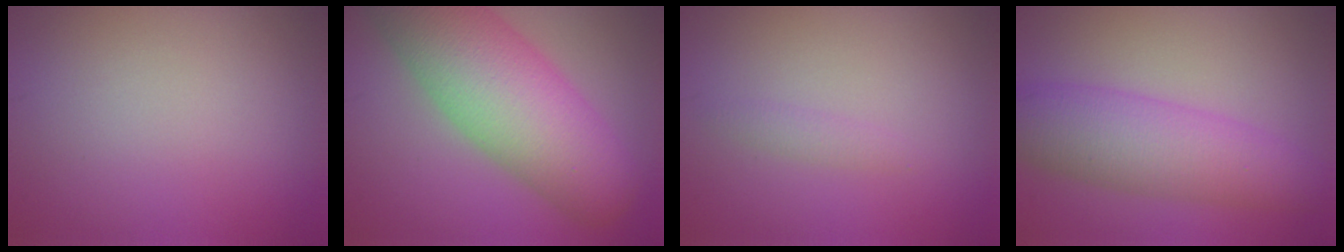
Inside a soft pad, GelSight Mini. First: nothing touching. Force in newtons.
{"total": 10.8, "press": 10.8, "slide": 0.5}
{"total": 0.9, "press": 0.9, "slide": 0.1}
{"total": 6.6, "press": 6.6, "slide": 0.0}